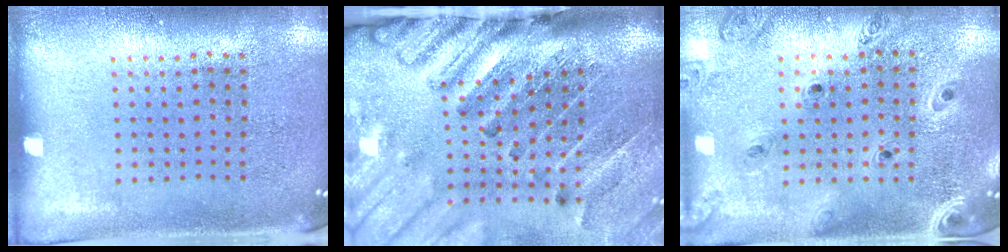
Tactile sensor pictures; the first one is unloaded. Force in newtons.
{"total": 4.5, "press": 3.4, "slide": 3.0}
{"total": 1.4, "press": 1.4, "slide": 0.1}